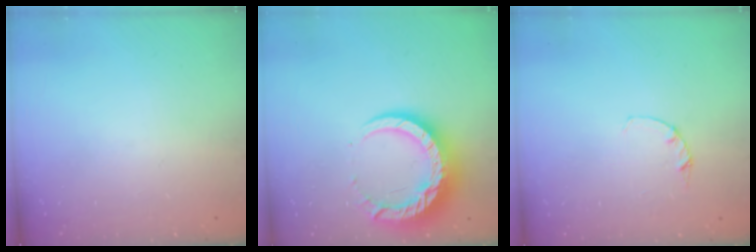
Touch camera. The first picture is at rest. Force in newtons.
{"total": 13.5, "press": 13.4, "slide": 1.5}
{"total": 1.2, "press": 1.1, "slide": 0.3}